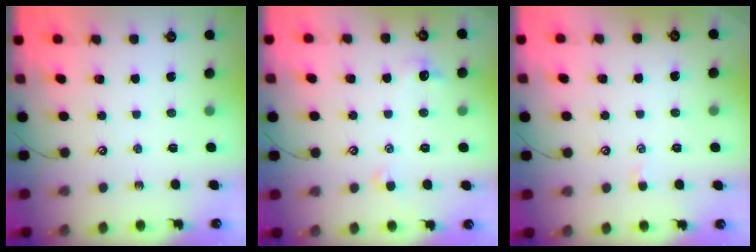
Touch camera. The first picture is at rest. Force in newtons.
{"total": 1.0, "press": 0.8, "slide": 0.6}
{"total": 0.6, "press": 0.5, "slide": 0.4}